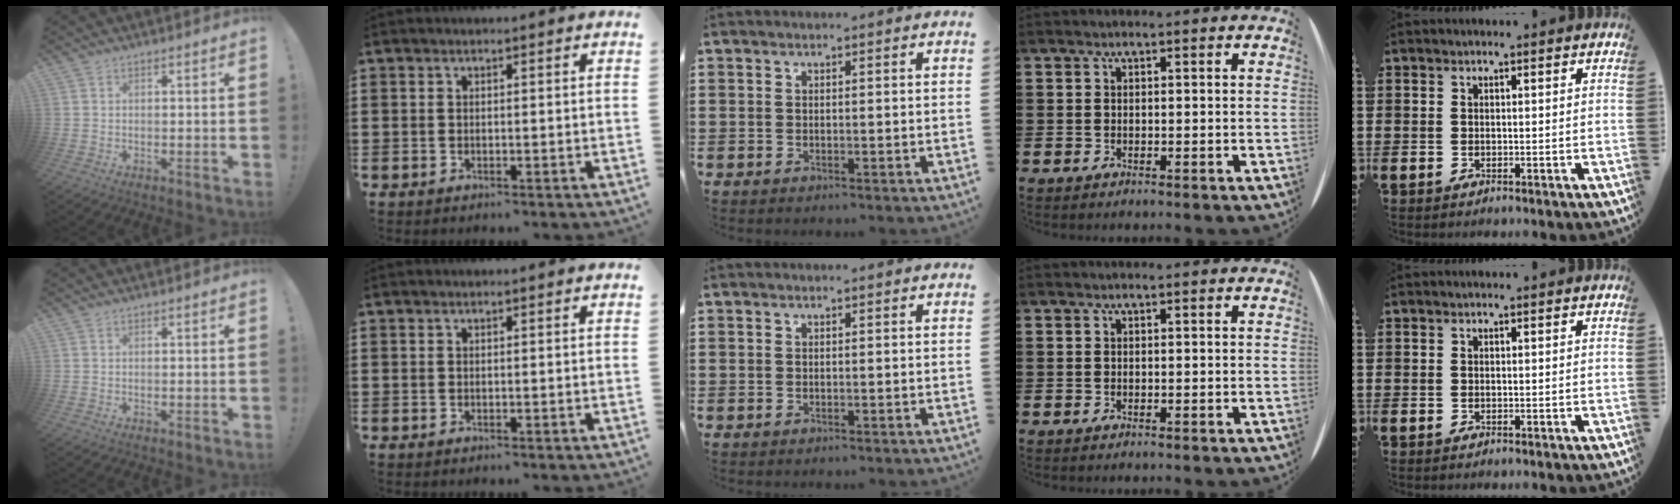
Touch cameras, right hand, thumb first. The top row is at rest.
{}